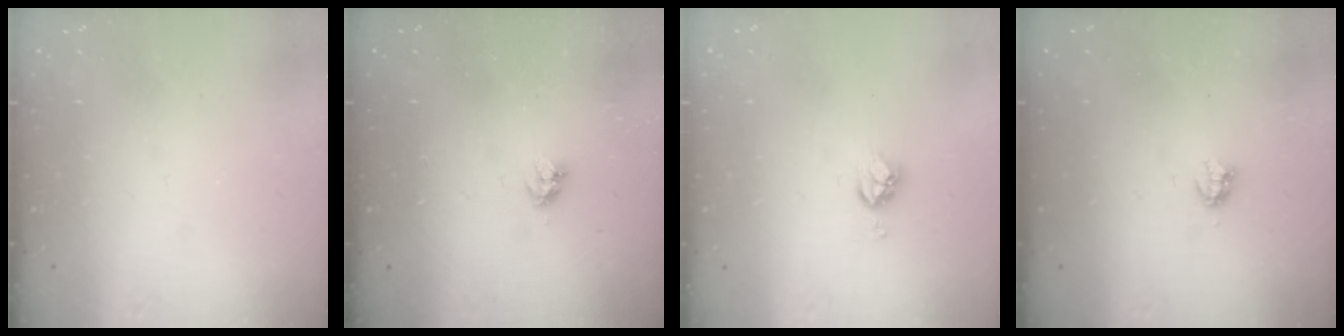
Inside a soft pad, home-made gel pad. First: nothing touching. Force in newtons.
{"total": 3.5, "press": 3.5, "slide": 0.4}
{"total": 5.4, "press": 5.4, "slide": 0.1}
{"total": 2.9, "press": 2.9, "slide": 0.5}